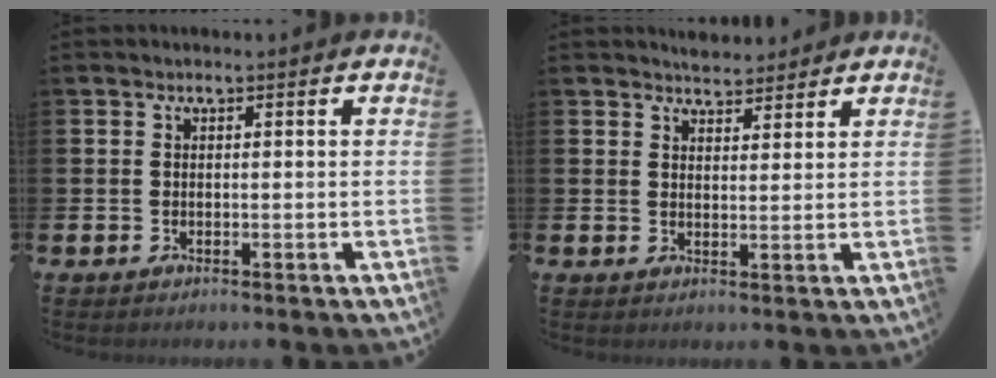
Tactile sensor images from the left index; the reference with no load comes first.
{"total": 3.3, "force": [3.2, 0.6, -0.3], "torque": [0.001, -0.015, 0.060]}